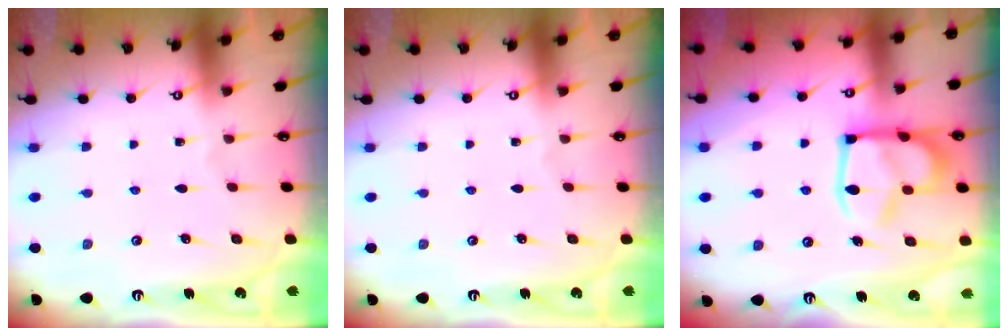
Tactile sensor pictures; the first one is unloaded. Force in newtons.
{"total": 0.0}
{"total": 15.8, "press": 15.7, "slide": 1.9}